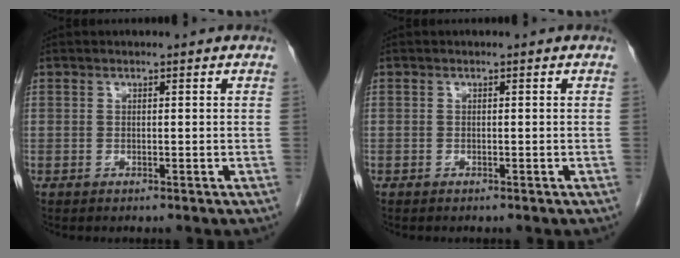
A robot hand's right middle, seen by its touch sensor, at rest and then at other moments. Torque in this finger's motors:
{"motor_torque": [0.62, -0.68, -0.03, -0.21]}